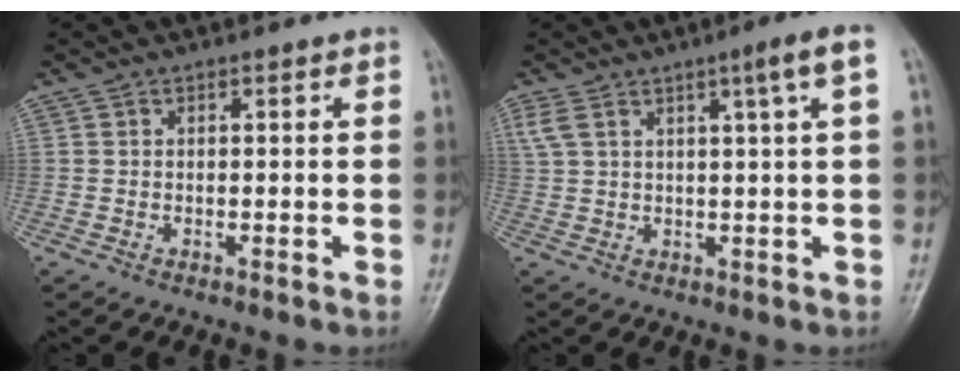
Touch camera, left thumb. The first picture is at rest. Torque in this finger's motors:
{"motor_torque": [2.33, 2.30, 1.32, -1.45, 0.11]}